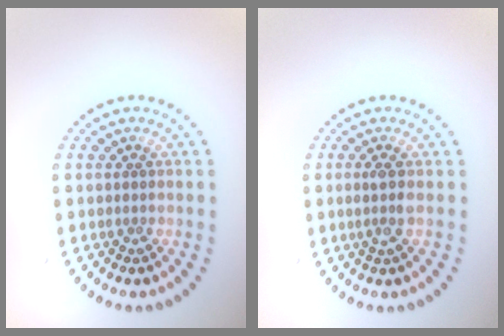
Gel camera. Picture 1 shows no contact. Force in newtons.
{"total": 1.3, "press": 1.1, "slide": 0.8}